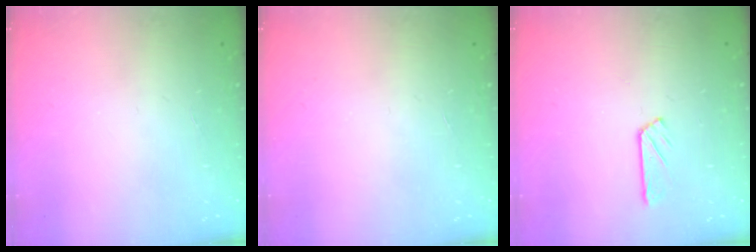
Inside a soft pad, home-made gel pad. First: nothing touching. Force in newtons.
{"total": 0.0}
{"total": 2.9, "press": 2.9, "slide": 0.3}